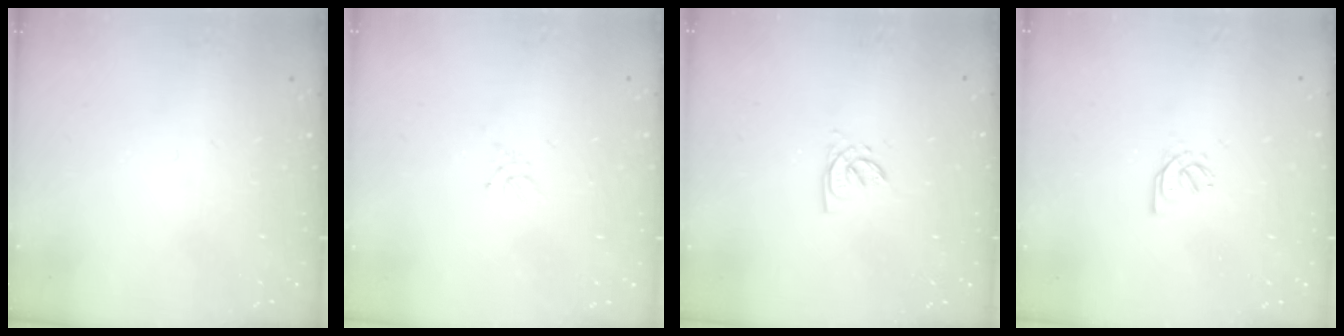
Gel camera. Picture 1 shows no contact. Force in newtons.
{"total": 2.3, "press": 2.2, "slide": 0.3}
{"total": 2.6, "press": 2.6, "slide": 0.2}
{"total": 1.7, "press": 1.6, "slide": 0.5}